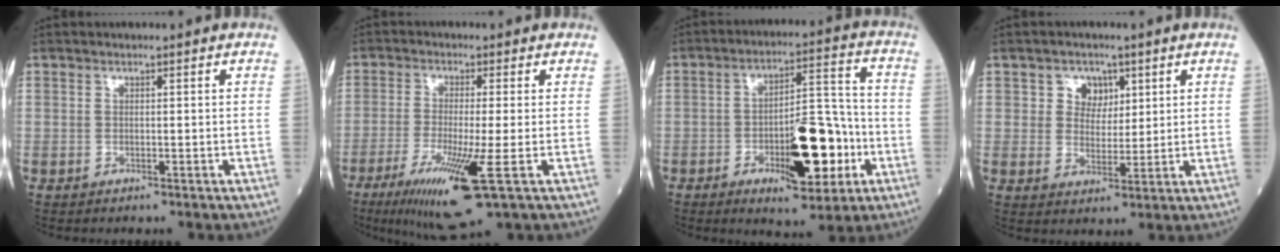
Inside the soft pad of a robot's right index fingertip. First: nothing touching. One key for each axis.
{"total": 11.3, "fx": -4.7, "fy": 0.1, "fz": 10.3, "tx": -0.195, "ty": -0.040, "tz": -0.076}
{"total": 13.3, "fx": -4.4, "fy": 4.2, "fz": 11.8, "tx": -0.178, "ty": 0.013, "tz": -0.060}
{"total": 4.3, "fx": 2.0, "fy": 3.5, "fz": 1.5, "tx": -0.019, "ty": 0.006, "tz": 0.033}